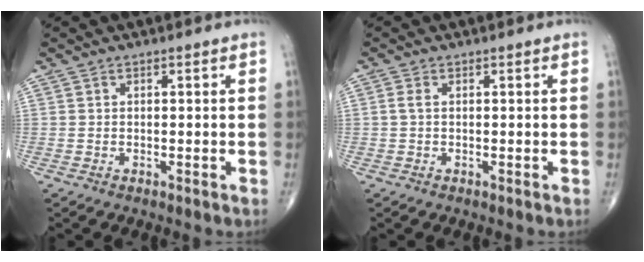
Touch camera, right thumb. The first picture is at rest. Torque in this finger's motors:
{"motor_torque": [-0.36, -0.03, -0.22, 0.02, 0.04]}